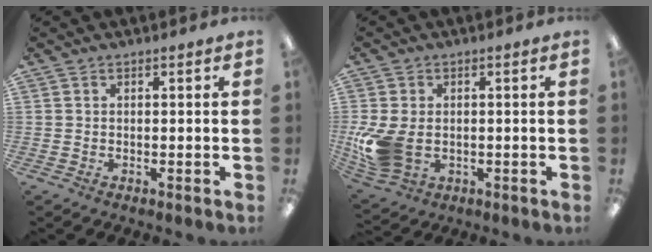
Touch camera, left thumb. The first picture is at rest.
{"total": 10.7, "force": [-1.6, 7.5, 7.4], "torque": [-0.162, -0.003, -0.024]}